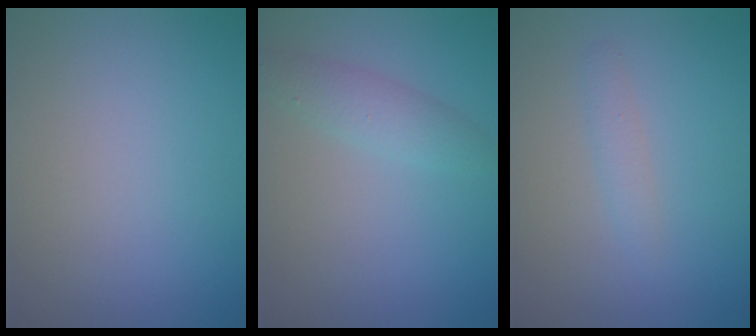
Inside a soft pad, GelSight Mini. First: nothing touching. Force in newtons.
{"total": 2.3, "press": 2.3, "slide": 0.1}
{"total": 1.1, "press": 1.1, "slide": 0.0}